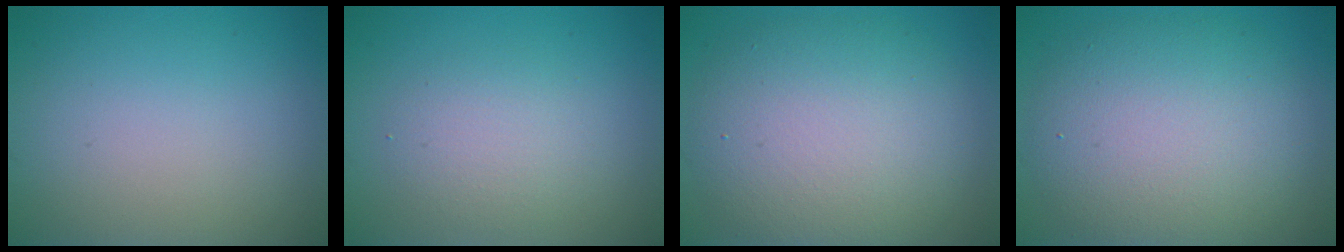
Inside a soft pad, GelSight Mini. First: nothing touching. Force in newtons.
{"total": 2.6, "press": 2.6, "slide": 0.1}
{"total": 8.7, "press": 8.7, "slide": 0.7}
{"total": 8.6, "press": 8.5, "slide": 0.6}